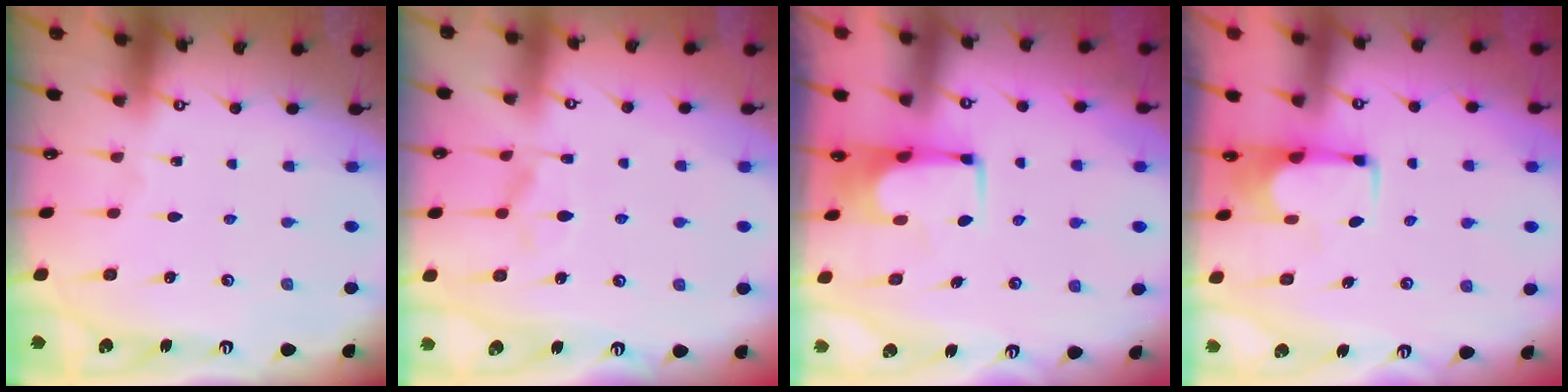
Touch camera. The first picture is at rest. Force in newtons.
{"total": 1.4, "press": 0.3, "slide": 1.3}
{"total": 1.6, "press": 1.5, "slide": 0.3}
{"total": 1.6, "press": 1.5, "slide": 0.6}